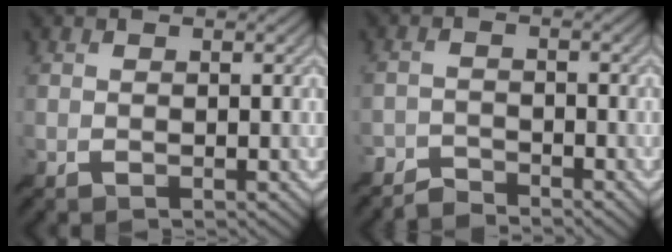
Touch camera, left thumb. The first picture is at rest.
{"total": 3.0, "force": [-3.0, 0.6, 0.1], "torque": [0.006, 0.000, -0.061]}